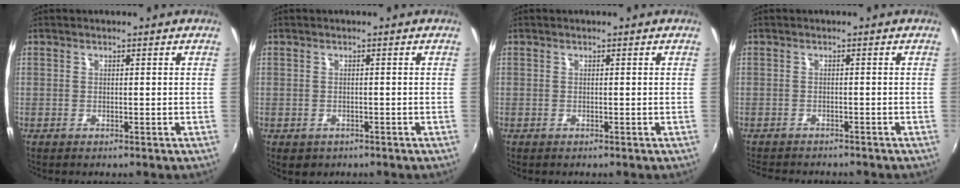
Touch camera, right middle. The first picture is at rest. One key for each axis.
{"total": 2.1, "fx": -0.9, "fy": 1.7, "fz": 0.8, "tx": -0.019, "ty": -0.004, "tz": -0.008}
{"total": 0.0}
{"total": 5.4, "fx": -4.9, "fy": 1.3, "fz": 1.7, "tx": -0.047, "ty": -0.015, "tz": -0.076}